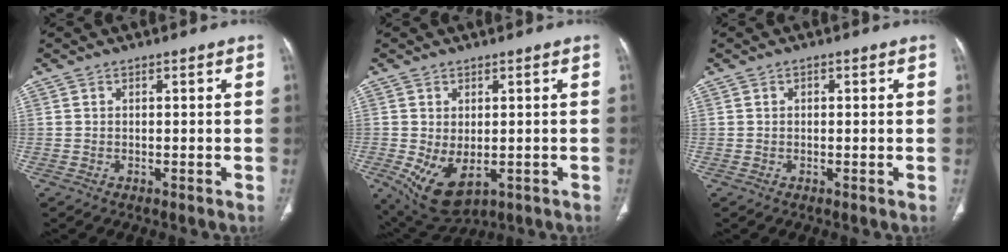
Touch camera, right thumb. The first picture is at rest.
{"total": 8.9, "force": [-2.0, 5.1, 7.0], "torque": [-0.122, -0.007, -0.011]}
{"total": 0.8, "force": [0.3, 0.6, 0.5], "torque": [-0.006, 0.003, 0.004]}